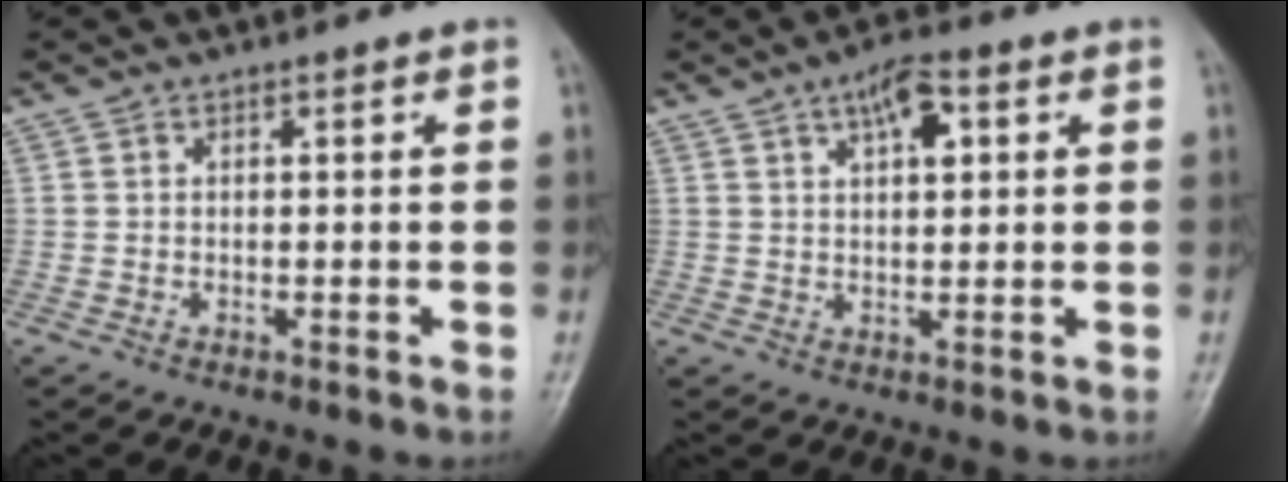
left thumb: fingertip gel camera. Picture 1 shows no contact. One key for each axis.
{"total": 6.3, "fx": 2.6, "fy": 2.7, "fz": 5.1, "tx": -0.071, "ty": -0.002, "tz": 0.038}